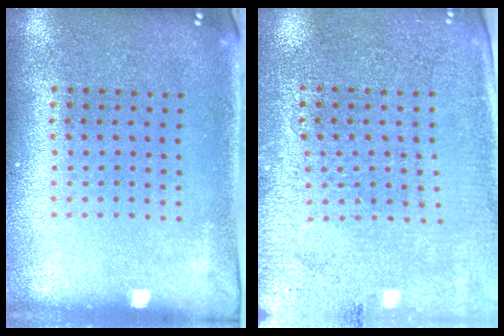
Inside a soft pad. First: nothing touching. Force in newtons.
{"total": 2.8, "press": 2.8, "slide": 0.5}